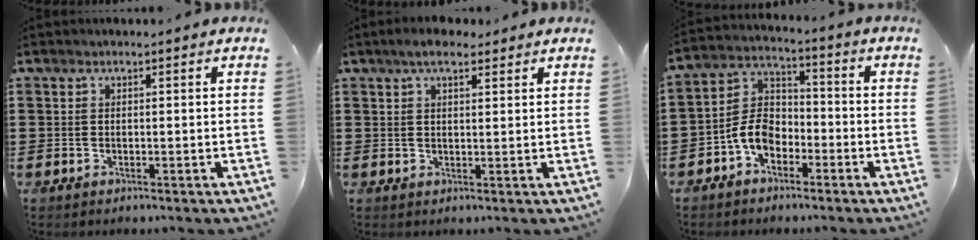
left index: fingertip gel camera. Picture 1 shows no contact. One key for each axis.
{"total": 4.0, "fx": 2.8, "fy": 1.4, "fz": 2.5, "tx": -0.054, "ty": 0.006, "tz": 0.053}
{"total": 6.9, "fx": -3.7, "fy": 4.3, "fz": 3.8, "tx": -0.098, "ty": 0.012, "tz": -0.080}